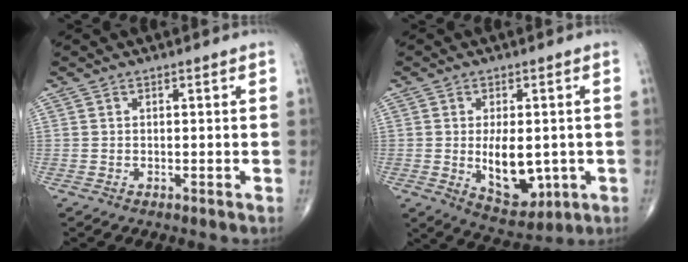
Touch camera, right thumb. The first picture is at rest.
{"total": 10.6, "force": [-1.2, 5.9, 8.7], "torque": [-0.110, -0.011, -0.002]}